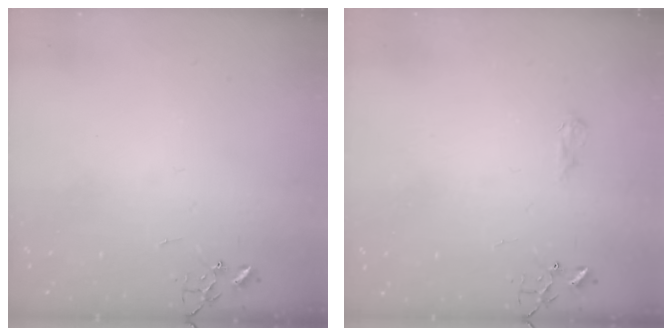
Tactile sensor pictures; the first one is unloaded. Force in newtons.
{"total": 6.9, "press": 6.9, "slide": 0.8}